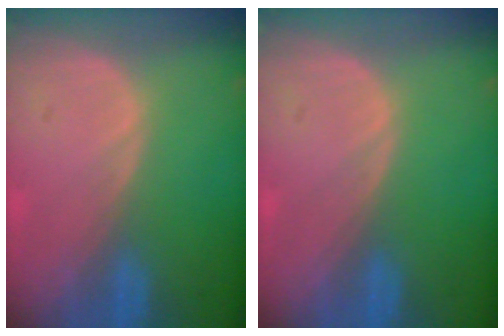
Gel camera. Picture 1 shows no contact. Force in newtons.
{"total": 0.0}